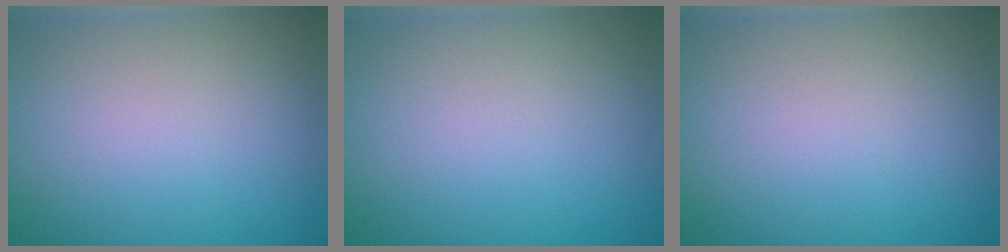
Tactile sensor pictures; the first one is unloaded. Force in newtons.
{"total": 0.0}
{"total": 0.0}